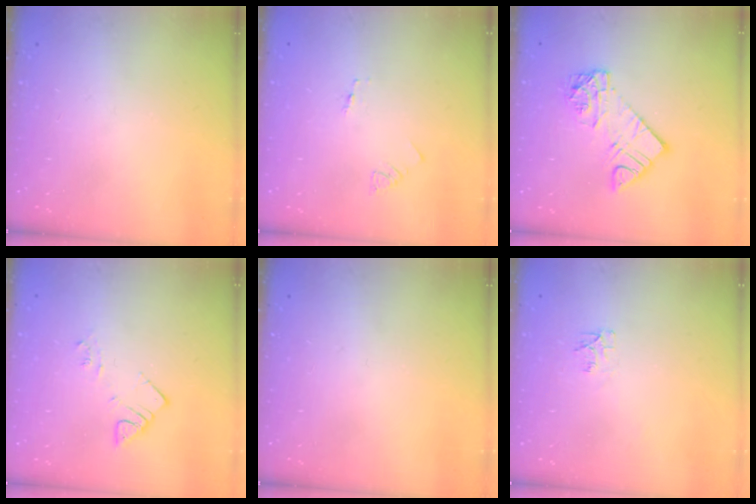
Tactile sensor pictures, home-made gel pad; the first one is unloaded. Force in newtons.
{"total": 1.4, "press": 1.3, "slide": 0.1}
{"total": 9.9, "press": 9.9, "slide": 1.0}
{"total": 6.0, "press": 6.0, "slide": 0.5}
{"total": 0.0}
{"total": 5.0, "press": 5.0, "slide": 0.5}